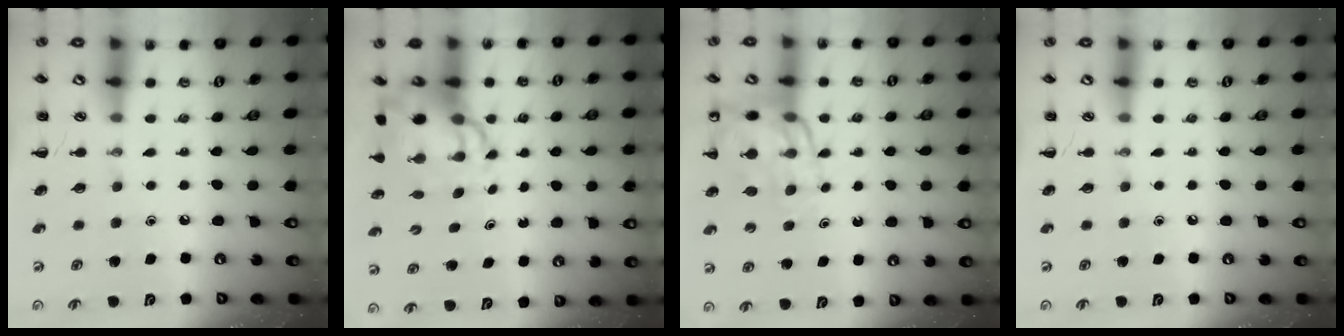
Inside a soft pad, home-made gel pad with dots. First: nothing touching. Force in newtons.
{"total": 8.5, "press": 8.2, "slide": 2.2}
{"total": 13.9, "press": 13.5, "slide": 3.1}
{"total": 0.0}